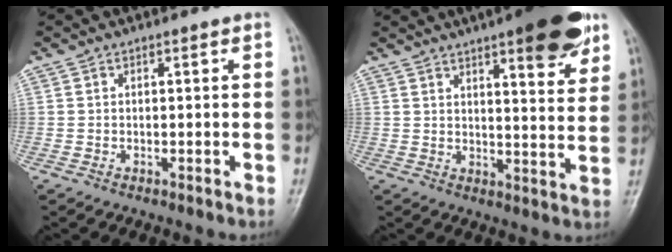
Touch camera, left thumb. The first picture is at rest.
{"total": 14.0, "force": [8.5, 3.6, 10.5], "torque": [-0.112, -0.039, 0.114]}